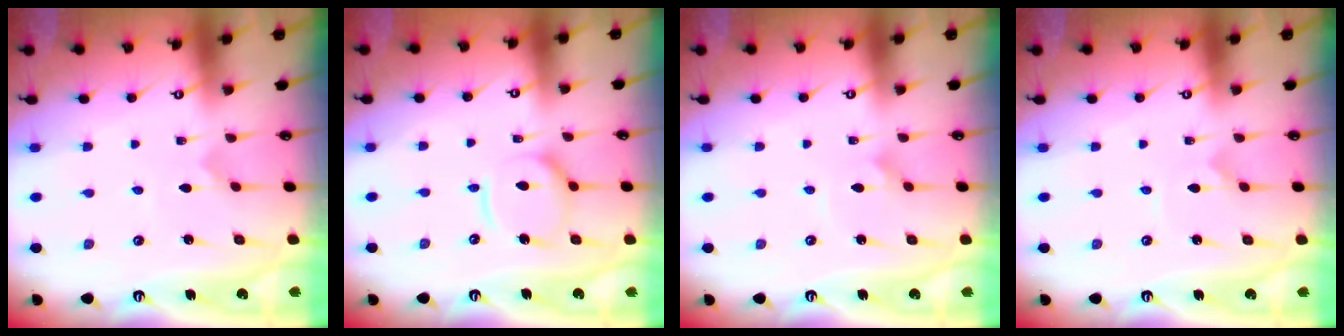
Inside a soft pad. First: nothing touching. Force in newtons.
{"total": 12.1, "press": 12.0, "slide": 1.4}
{"total": 1.3, "press": 1.3, "slide": 0.0}
{"total": 0.0}